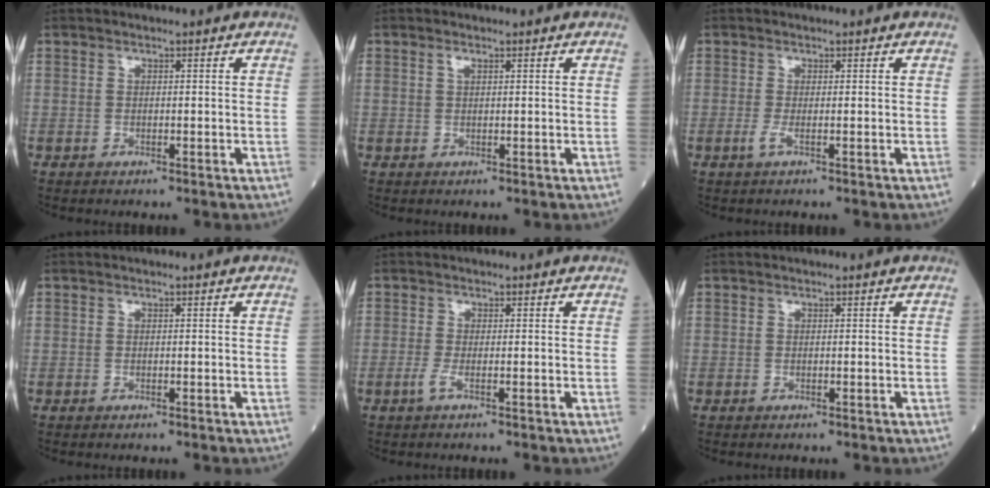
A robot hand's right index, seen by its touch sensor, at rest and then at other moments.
{"total": 0.9, "force": [0.5, 0.3, 0.6], "torque": [-0.014, 0.005, 0.010]}
{"total": 1.1, "force": [-0.4, -0.2, 1.0], "torque": [-0.027, -0.004, -0.010]}
{"total": 0.0}
{"total": 1.2, "force": [-0.6, -0.2, 1.1], "torque": [-0.027, -0.004, -0.014]}
{"total": 0.0}